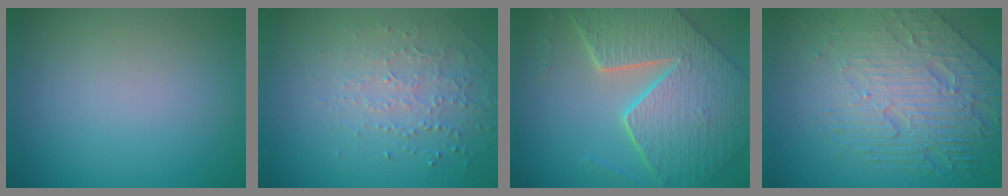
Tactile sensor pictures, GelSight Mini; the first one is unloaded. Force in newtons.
{"total": 1.7, "press": 1.5, "slide": 0.8}
{"total": 9.4, "press": 6.9, "slide": 6.4}
{"total": 8.4, "press": 5.6, "slide": 6.2}